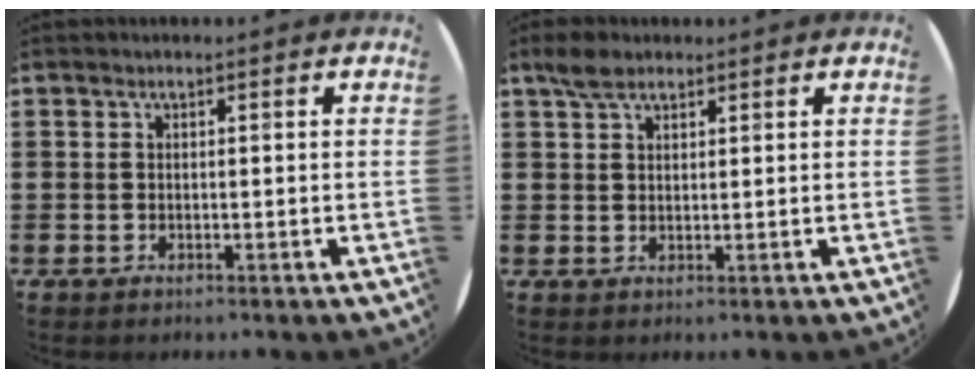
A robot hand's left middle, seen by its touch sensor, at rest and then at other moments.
{"total": 3.0, "force": [2.3, 1.4, 1.2], "torque": [-0.021, 0.003, 0.042]}